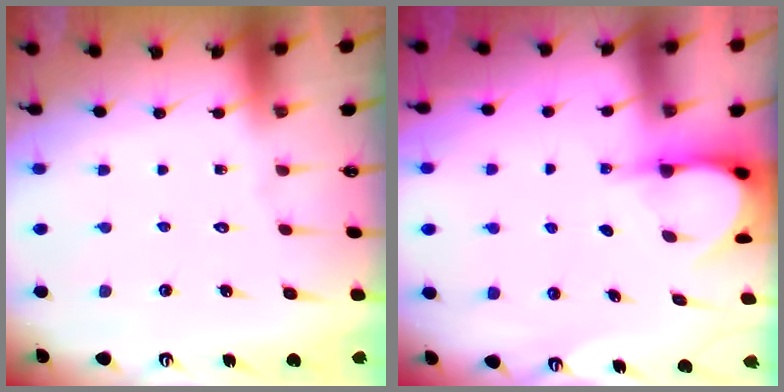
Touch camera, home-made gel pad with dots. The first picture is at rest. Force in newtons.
{"total": 3.9, "press": 3.9, "slide": 0.4}